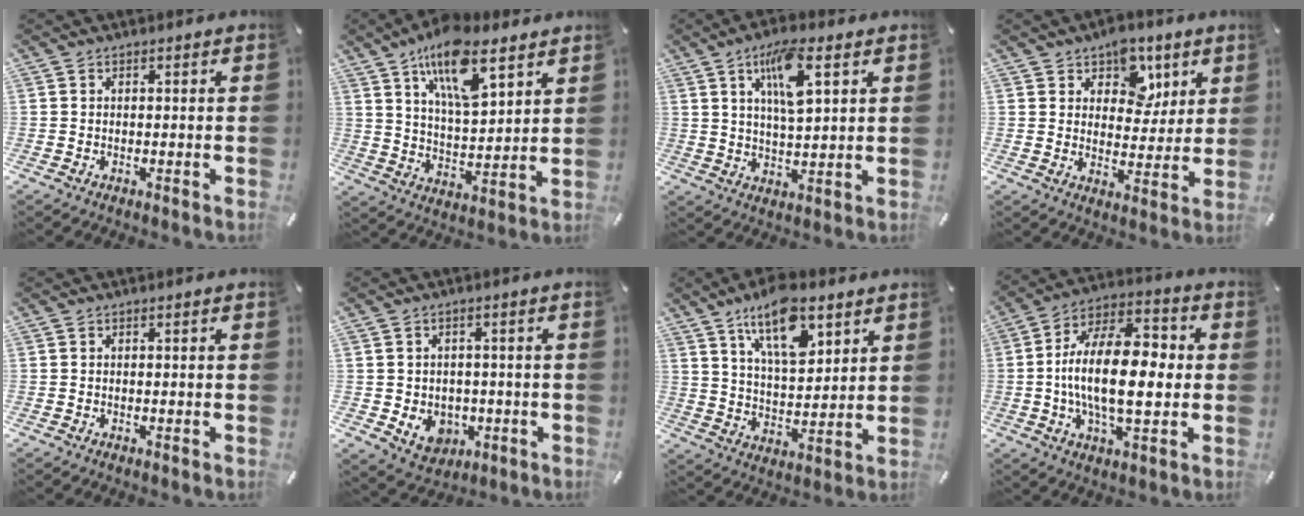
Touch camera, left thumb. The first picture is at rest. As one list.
[{"total": 15.1, "force": [9.9, 6.3, 9.5], "torque": [-0.169, -0.036, 0.172]}, {"total": 9.8, "force": [5.1, 3.4, 7.7], "torque": [-0.137, -0.003, 0.084]}, {"total": 9.8, "force": [5.4, 7.5, 3.4], "torque": [-0.036, -0.030, 0.093]}, {"total": 0.0}, {"total": 6.4, "force": [-1.3, 5.7, 2.5], "torque": [-0.037, 0.004, -0.021]}, {"total": 14.3, "force": [8.7, 6.8, 9.1], "torque": [-0.149, -0.031, 0.151]}, {"total": 19.0, "force": [-0.9, 9.1, 16.6], "torque": [-0.311, 0.000, -0.025]}]